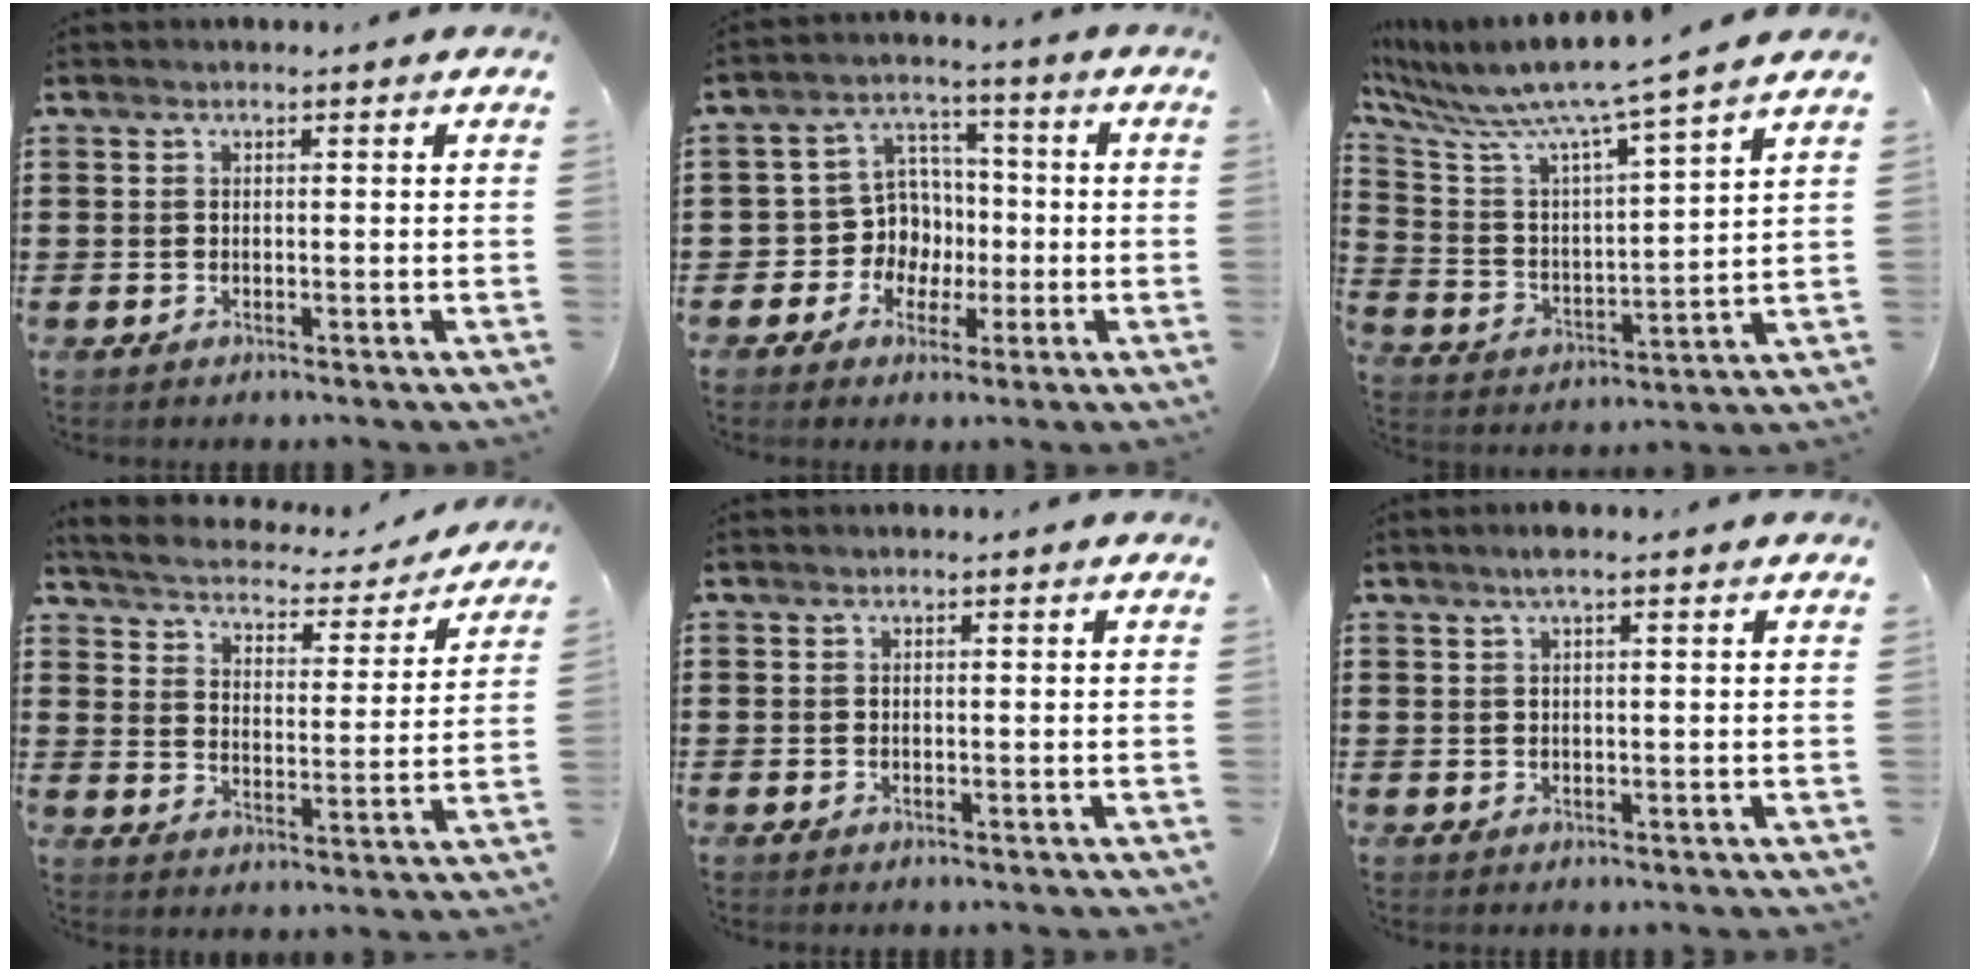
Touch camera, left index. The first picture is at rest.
{"total": 7.5, "force": [-0.5, 7.2, 2.0], "torque": [-0.072, 0.009, -0.007]}
{"total": 8.0, "force": [7.1, -0.4, 3.7], "torque": [-0.106, -0.060, 0.111]}
{"total": 3.5, "force": [3.5, 0.3, 0.4], "torque": [-0.032, -0.029, 0.052]}
{"total": 0.0}
{"total": 1.9, "force": [1.0, 0.1, 1.6], "torque": [-0.034, 0.002, 0.017]}